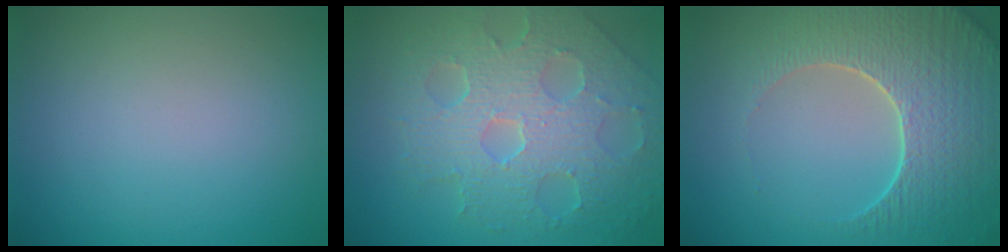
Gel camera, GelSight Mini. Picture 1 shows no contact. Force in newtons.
{"total": 7.9, "press": 5.5, "slide": 5.7}
{"total": 6.9, "press": 5.6, "slide": 3.9}